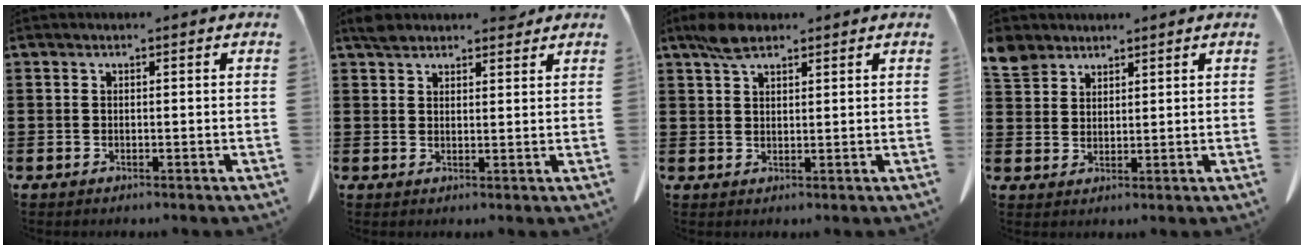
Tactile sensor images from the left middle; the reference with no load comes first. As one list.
[{"total": 3.8, "force": [3.4, 1.2, 1.2], "torque": [-0.025, -0.006, 0.064]}, {"total": 4.0, "force": [2.8, 1.5, 2.4], "torque": [-0.054, 0.004, 0.053]}, {"total": 3.9, "force": [3.3, 1.9, 0.6], "torque": [-0.026, -0.001, 0.065]}]